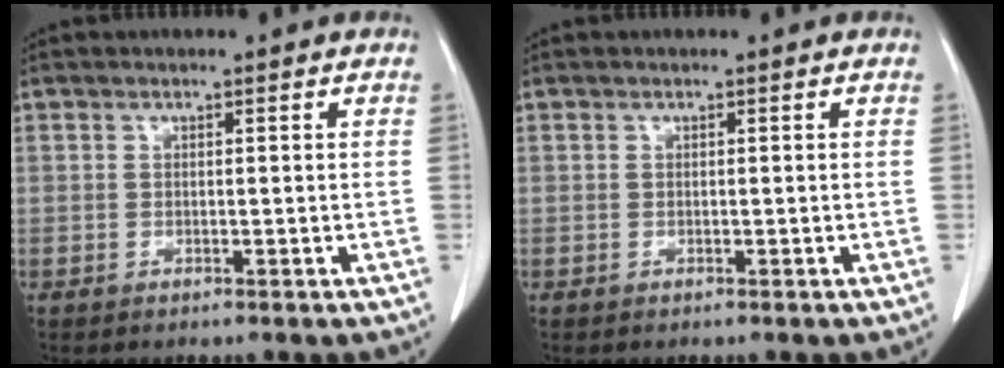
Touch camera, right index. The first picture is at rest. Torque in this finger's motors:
{"motor_torque": [0.00, 0.00, 0.00, 0.00]}